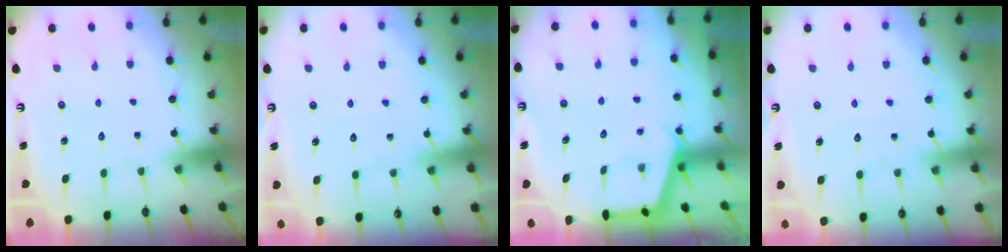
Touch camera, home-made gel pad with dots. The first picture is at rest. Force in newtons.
{"total": 3.1, "press": 3.1, "slide": 0.4}
{"total": 2.9, "press": 2.9, "slide": 0.3}
{"total": 3.6, "press": 3.6, "slide": 0.4}